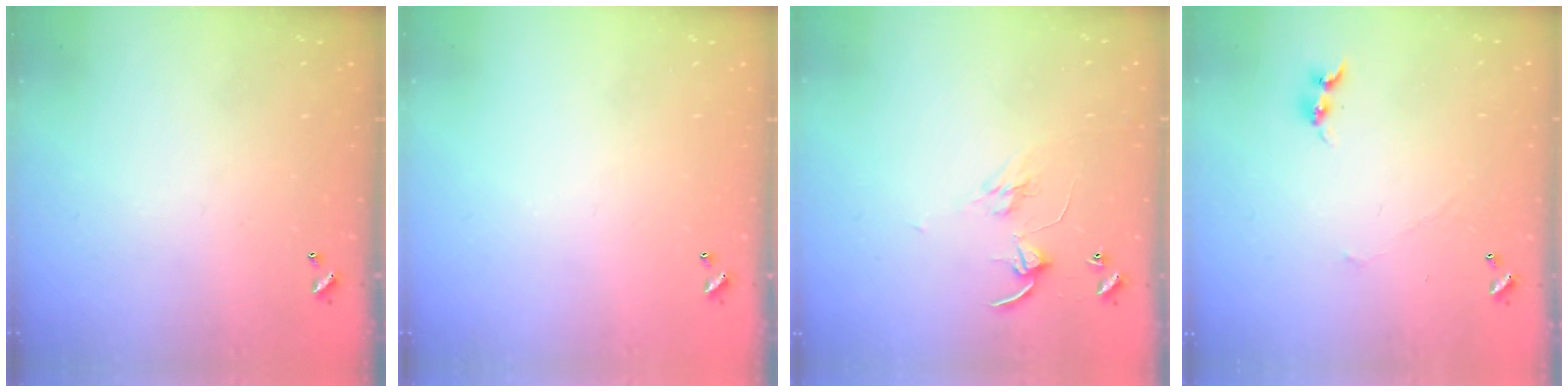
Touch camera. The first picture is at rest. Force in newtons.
{"total": 0.0}
{"total": 3.2, "press": 3.2, "slide": 0.0}
{"total": 1.4, "press": 1.3, "slide": 0.4}